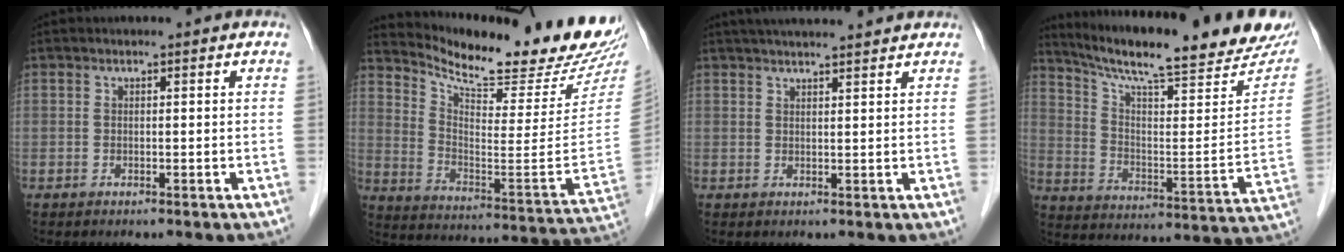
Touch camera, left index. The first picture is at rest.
{"total": 23.5, "force": [21.8, 1.7, 8.5], "torque": [-0.150, -0.098, 0.300]}
{"total": 10.5, "force": [9.4, 0.6, 4.6], "torque": [-0.070, 0.031, 0.125]}
{"total": 25.5, "force": [22.2, 2.5, 12.4], "torque": [-0.201, -0.059, 0.305]}